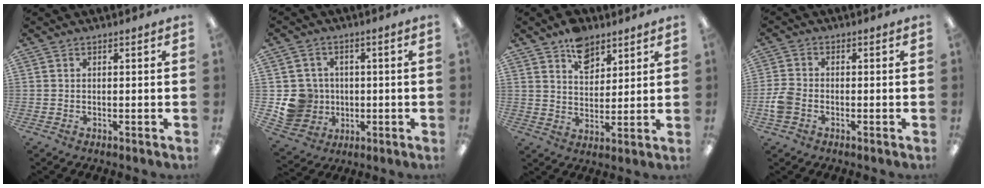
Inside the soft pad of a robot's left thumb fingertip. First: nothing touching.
{"total": 9.4, "force": [-1.0, 9.1, 2.0], "torque": [-0.060, 0.013, -0.004]}
{"total": 8.7, "force": [5.9, 5.3, 3.5], "torque": [-0.043, -0.028, 0.103]}
{"total": 5.1, "force": [-1.8, 3.6, 3.1], "torque": [-0.060, 0.011, -0.032]}